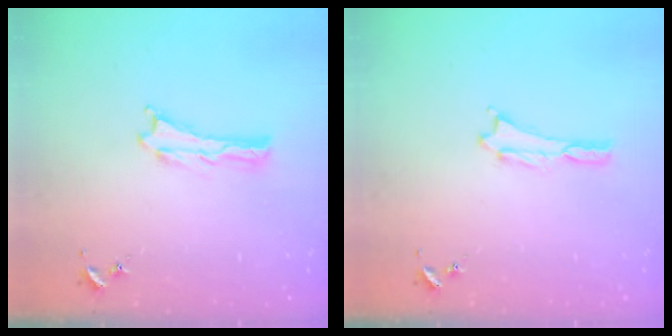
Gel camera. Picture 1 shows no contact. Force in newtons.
{"total": 0.0}